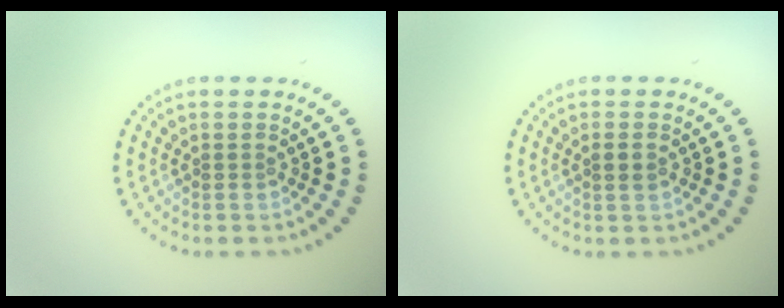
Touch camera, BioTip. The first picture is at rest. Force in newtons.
{"total": 1.1, "press": 1.1, "slide": 0.3}